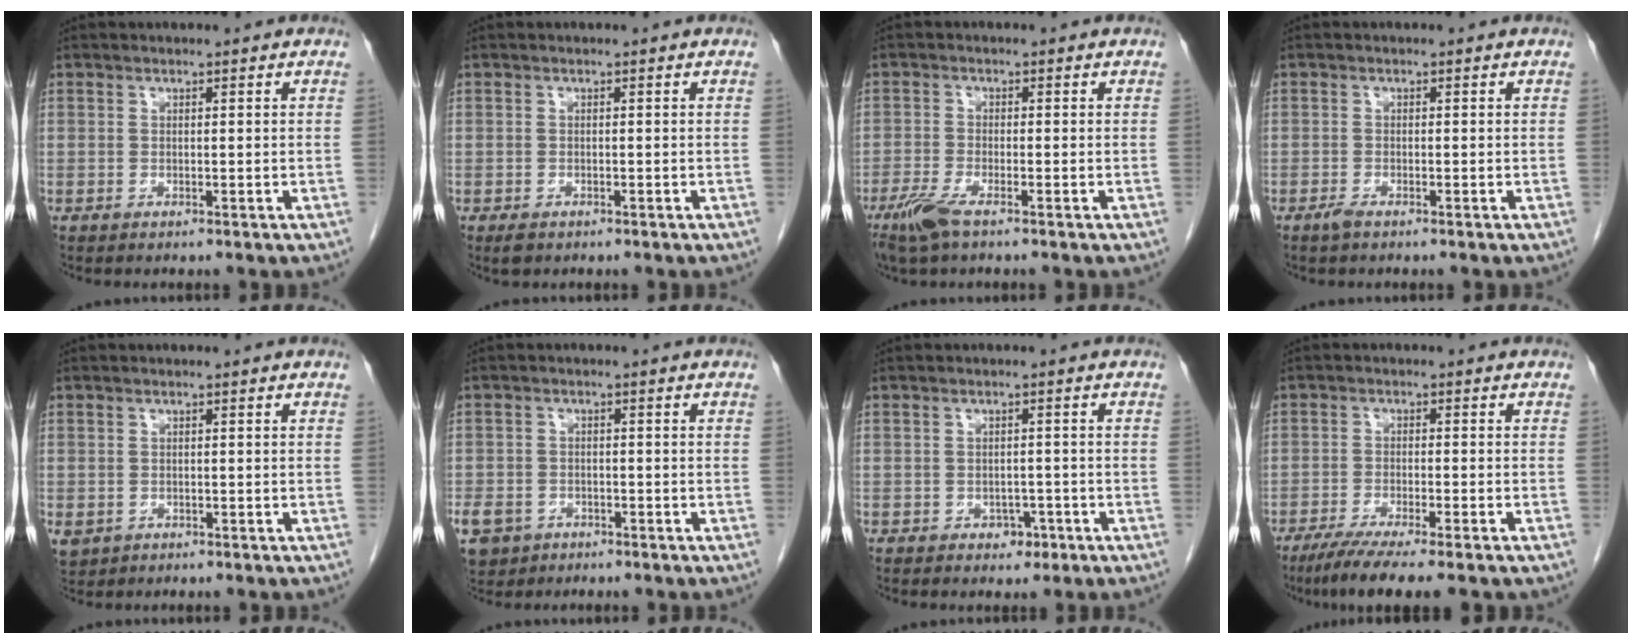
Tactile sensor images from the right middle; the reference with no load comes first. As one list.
[{"total": 1.3, "force": [-0.8, 0.8, 0.6], "torque": [-0.014, 0.000, -0.007]}, {"total": 4.4, "force": [-3.0, 0.7, 3.2], "torque": [-0.075, -0.012, -0.058]}, {"total": 1.2, "force": [-0.9, 0.2, 0.7], "torque": [-0.020, -0.002, -0.016]}, {"total": 2.9, "force": [-1.1, 2.5, 0.9], "torque": [-0.019, -0.001, -0.011]}, {"total": 10.0, "force": [-5.0, 8.0, 3.3], "torque": [-0.099, 0.002, -0.078]}, {"total": 2.3, "force": [-1.3, 1.6, 1.0], "torque": [-0.008, 0.006, -0.012]}, {"total": 8.4, "force": [-6.5, 0.2, 5.4], "torque": [-0.079, -0.019, -0.101]}]